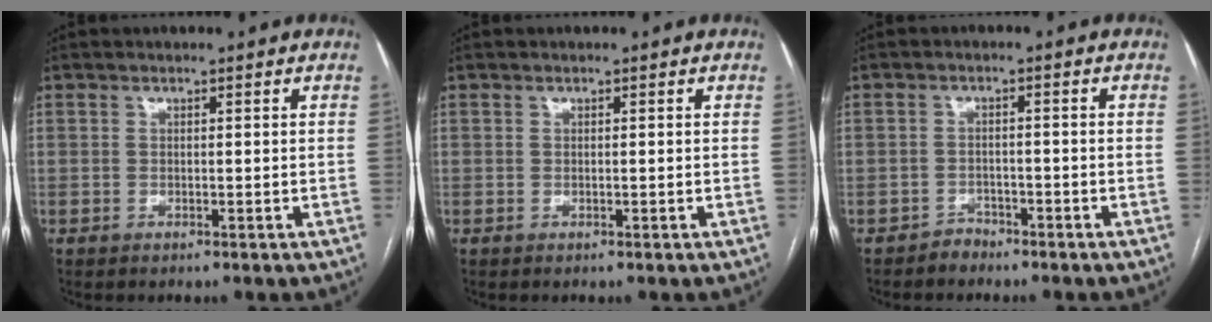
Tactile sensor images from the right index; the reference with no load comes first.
{"total": 0.0}
{"total": 2.0, "force": [-1.7, 1.0, -0.3], "torque": [0.005, 0.004, -0.030]}